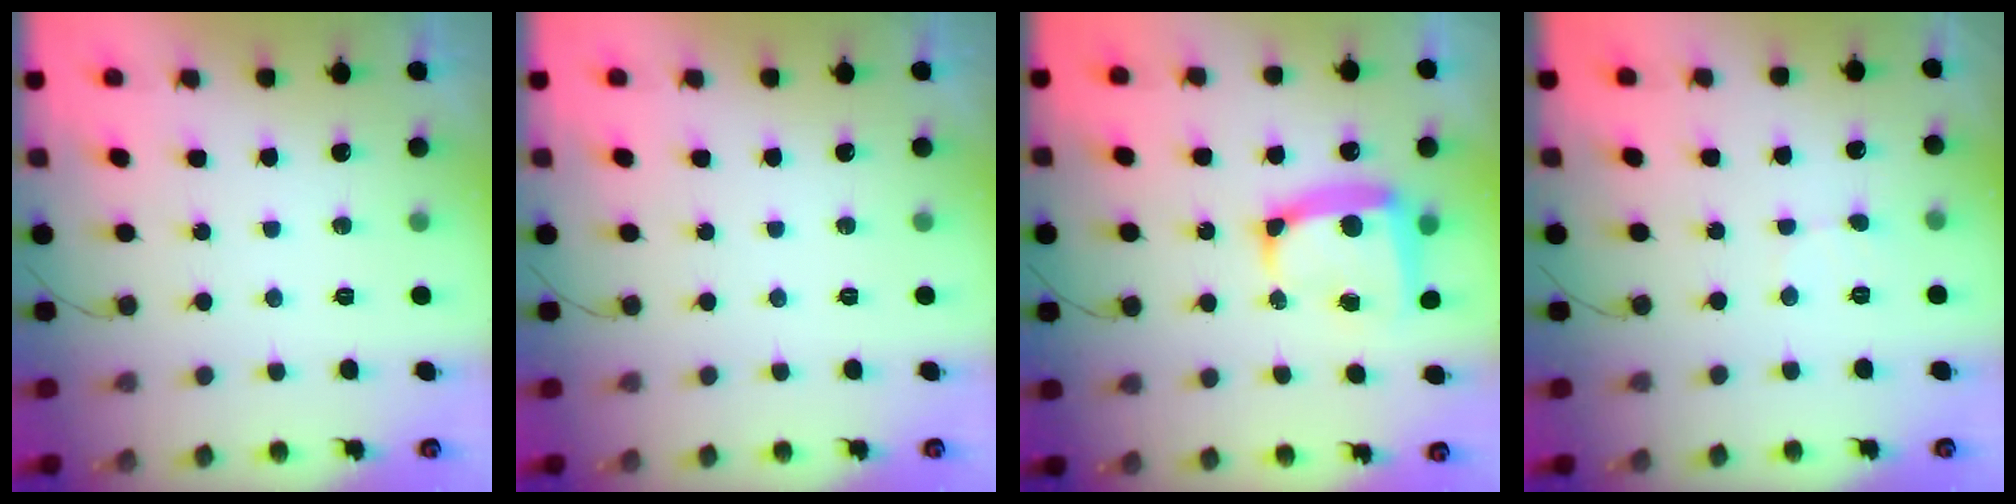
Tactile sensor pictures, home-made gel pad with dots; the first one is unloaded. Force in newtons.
{"total": 0.0}
{"total": 13.1, "press": 13.0, "slide": 1.7}
{"total": 2.2, "press": 2.2, "slide": 0.2}